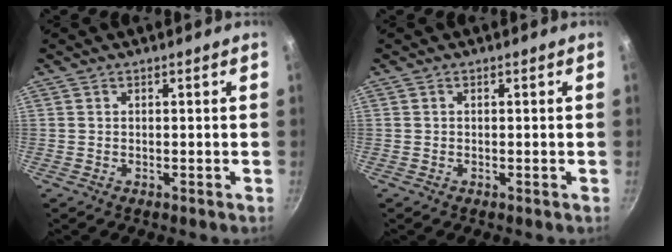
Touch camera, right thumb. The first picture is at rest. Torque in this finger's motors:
{"motor_torque": [-0.15, 0.30, 0.53, -0.07, 0.02]}